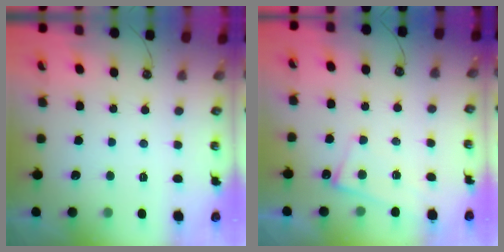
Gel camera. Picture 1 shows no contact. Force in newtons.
{"total": 4.1, "press": 4.1, "slide": 0.5}